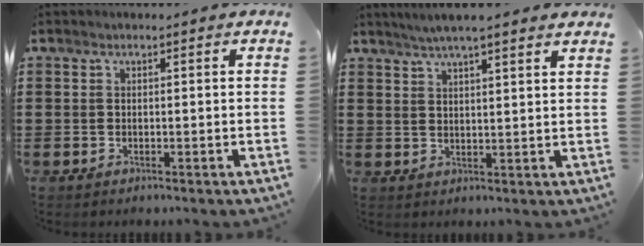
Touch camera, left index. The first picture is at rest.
{"total": 4.1, "force": [3.5, -0.3, 2.0], "torque": [-0.048, -0.008, 0.061]}